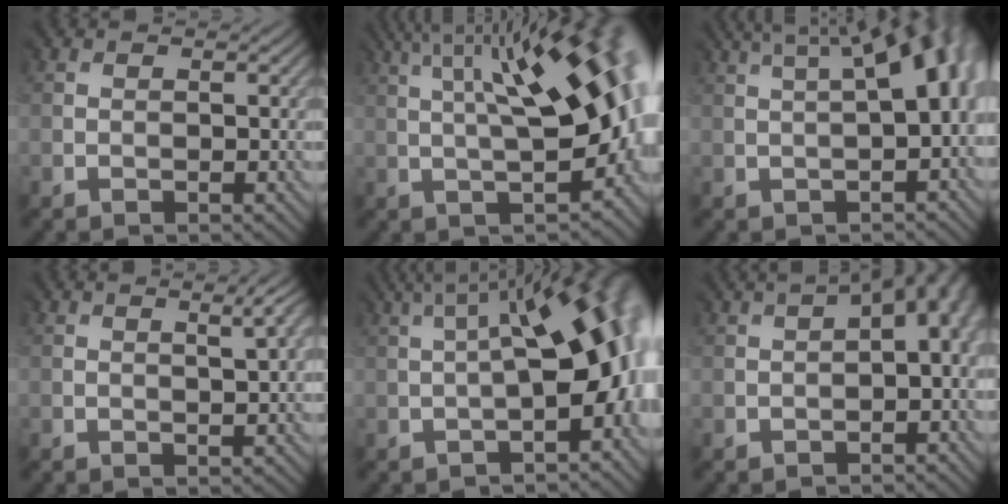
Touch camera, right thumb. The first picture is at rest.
{"total": 15.1, "force": [3.0, 5.0, 13.9], "torque": [-0.185, 0.035, 0.048]}
{"total": 8.4, "force": [1.2, 2.7, 7.8], "torque": [-0.070, 0.047, 0.005]}
{"total": 1.6, "force": [0.7, -0.3, 1.4], "torque": [-0.015, 0.009, 0.011]}
{"total": 13.2, "force": [0.0, 4.7, 12.4], "torque": [-0.144, 0.019, -0.004]}
{"total": 6.5, "force": [0.1, 3.4, 5.5], "torque": [-0.048, 0.021, 0.005]}